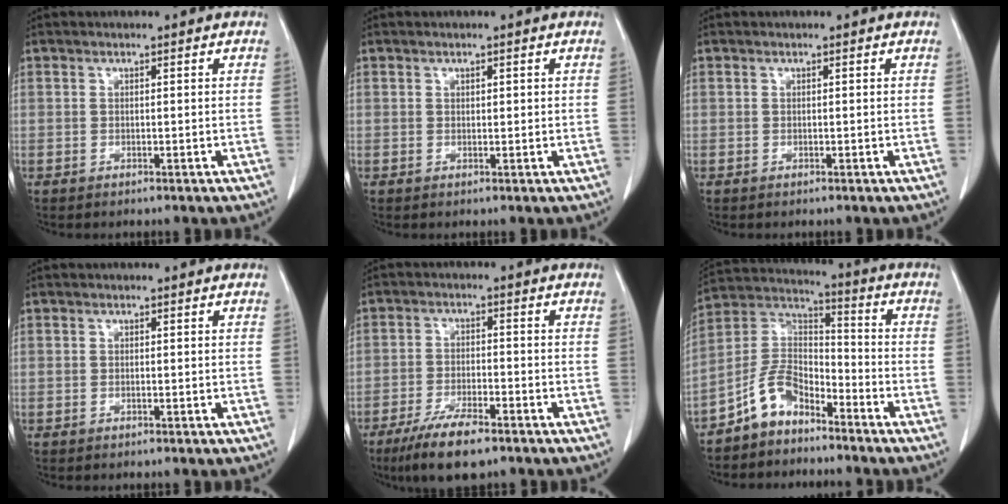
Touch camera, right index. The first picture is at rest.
{"total": 0.6, "force": [0.3, 0.3, 0.4], "torque": [-0.005, -0.001, 0.005]}
{"total": 0.0}
{"total": 0.0}
{"total": 8.5, "force": [-6.0, 1.9, 5.8], "torque": [-0.106, -0.015, -0.103]}
{"total": 8.6, "force": [-6.2, 4.5, 3.8], "torque": [-0.081, 0.030, -0.125]}